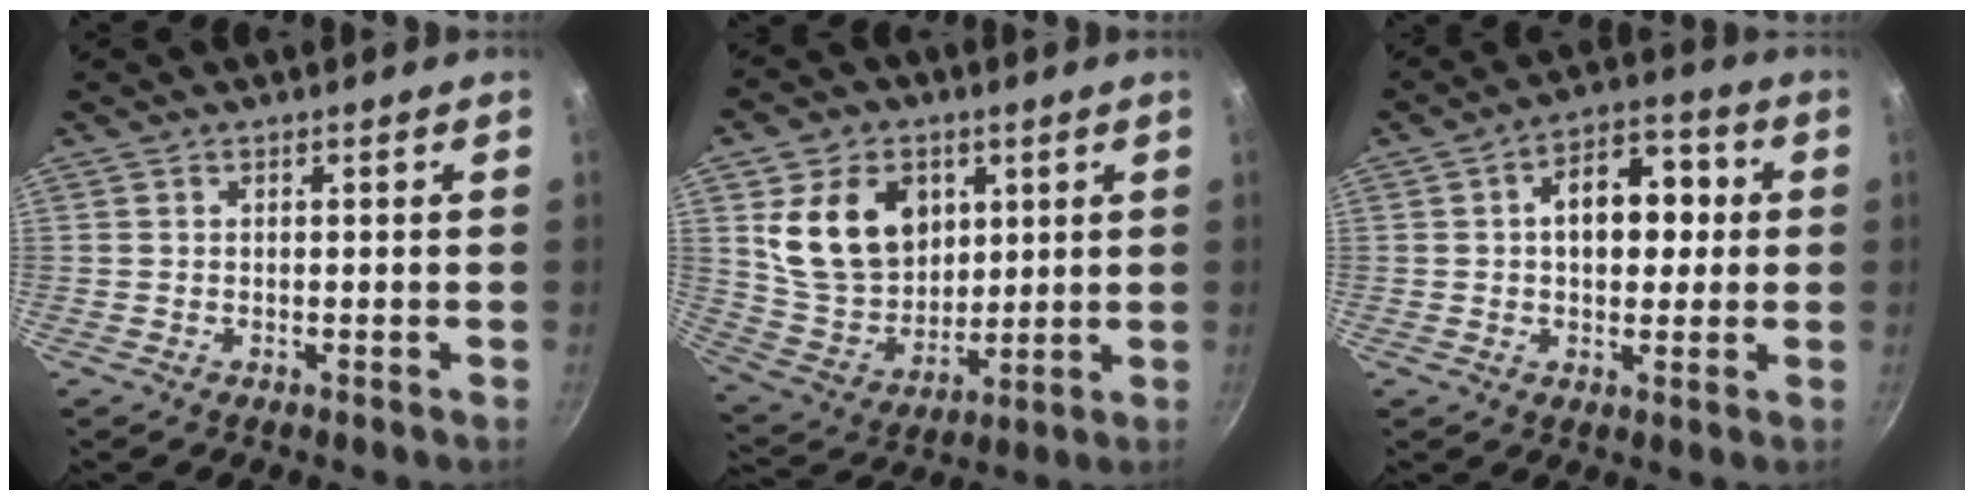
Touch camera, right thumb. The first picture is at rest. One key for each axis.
{"total": 17.2, "fx": 5.1, "fy": 13.2, "fz": 9.8, "tx": -0.138, "ty": -0.022, "tz": 0.102}
{"total": 11.6, "fx": 1.3, "fy": 7.6, "fz": 8.6, "tx": -0.083, "ty": 0.022, "tz": 0.007}